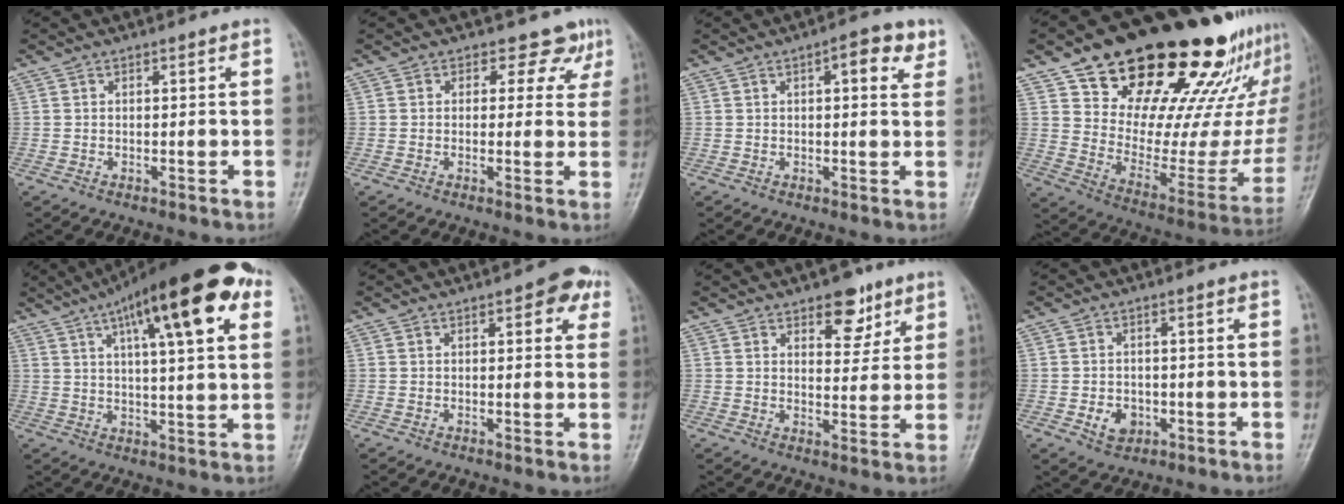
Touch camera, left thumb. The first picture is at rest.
{"total": 5.3, "force": [3.3, 3.8, 1.5], "torque": [0.019, -0.014, 0.026]}
{"total": 5.6, "force": [2.5, 2.3, 4.4], "torque": [-0.041, -0.004, 0.025]}
{"total": 32.1, "force": [22.6, 13.2, 18.6], "torque": [-0.239, -0.089, 0.332]}
{"total": 22.4, "force": [10.3, 5.9, 19.0], "torque": [-0.268, 0.006, 0.148]}
{"total": 5.1, "force": [2.3, 2.4, 3.9], "torque": [-0.017, -0.002, 0.016]}
{"total": 7.3, "force": [4.5, 4.0, 4.1], "torque": [-0.025, -0.025, 0.063]}
{"total": 4.6, "force": [-1.3, 3.7, 2.3], "torque": [-0.023, 0.004, -0.016]}